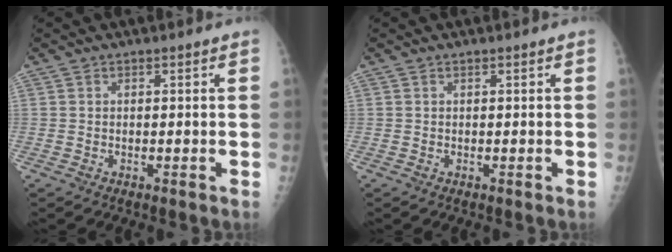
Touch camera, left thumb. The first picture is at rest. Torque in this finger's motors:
{"motor_torque": [0.00, 0.00, 0.02, 0.02, 0.00]}